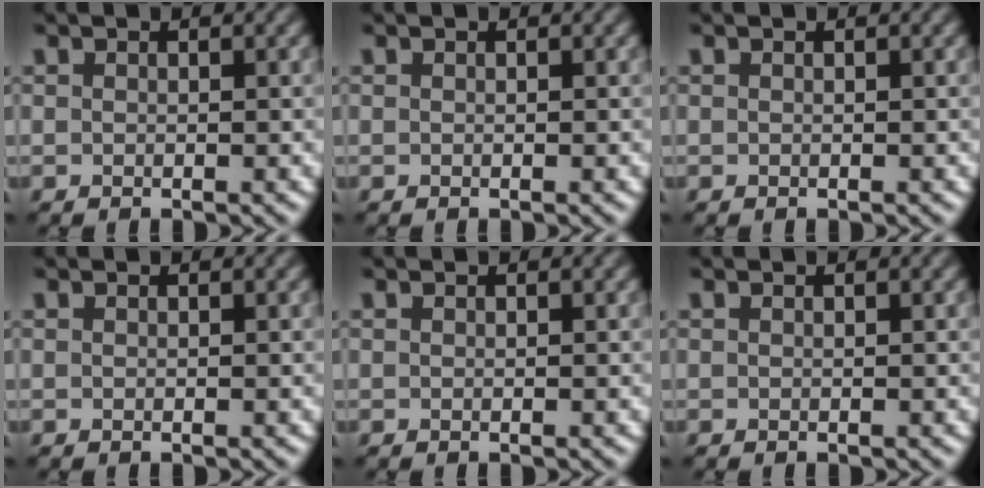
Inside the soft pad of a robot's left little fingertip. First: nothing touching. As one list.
[{"total": 0.0}, {"total": 0.0}, {"total": 0.0}, {"total": 0.0}, {"total": 0.0}]